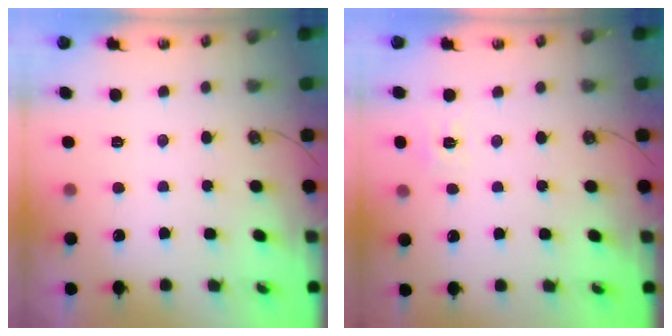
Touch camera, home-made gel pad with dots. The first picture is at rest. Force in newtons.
{"total": 6.0, "press": 5.9, "slide": 0.6}